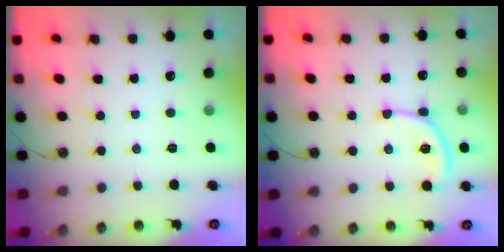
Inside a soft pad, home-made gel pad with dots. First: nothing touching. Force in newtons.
{"total": 8.5, "press": 8.5, "slide": 0.9}